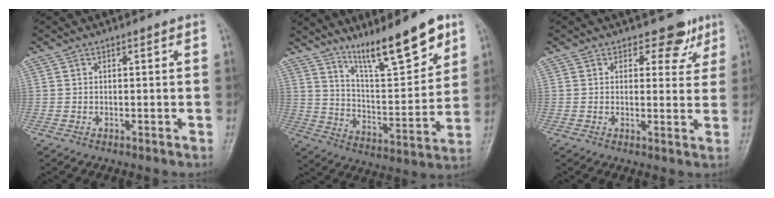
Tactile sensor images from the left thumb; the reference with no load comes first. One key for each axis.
{"total": 16.0, "fx": 11.0, "fy": 3.8, "fz": 11.0, "tx": -0.146, "ty": -0.070, "tz": 0.192}
{"total": 4.7, "fx": 3.2, "fy": 3.1, "fz": 1.6, "tx": 0.014, "ty": -0.017, "tz": 0.035}